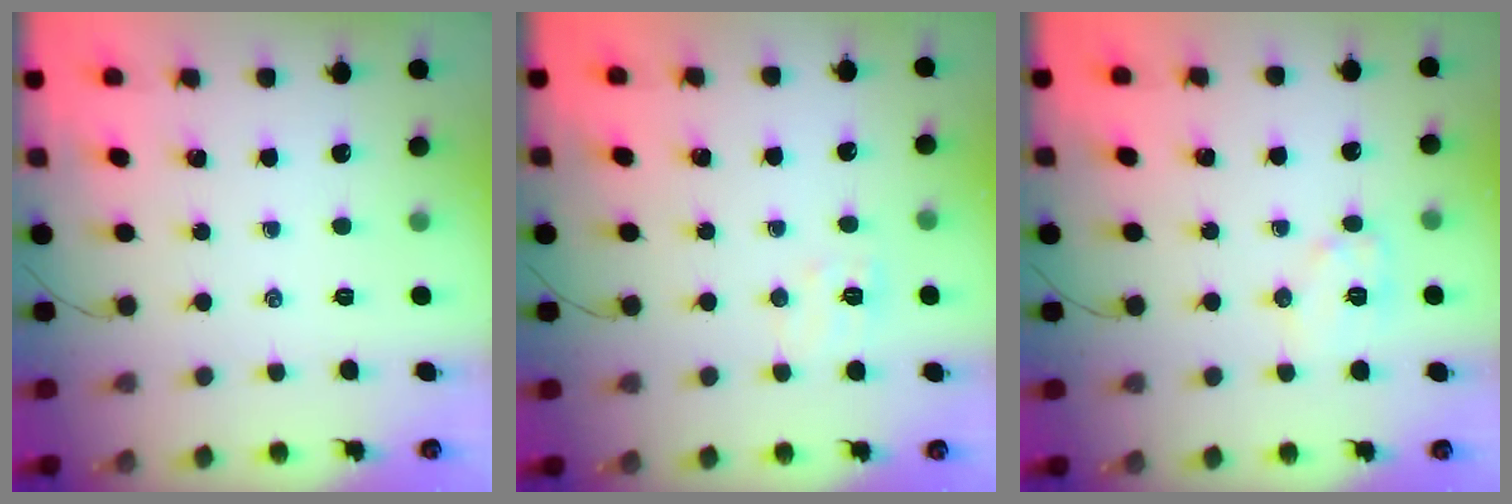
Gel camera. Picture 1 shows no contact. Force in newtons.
{"total": 5.0, "press": 4.8, "slide": 1.3}
{"total": 7.7, "press": 7.7, "slide": 0.4}